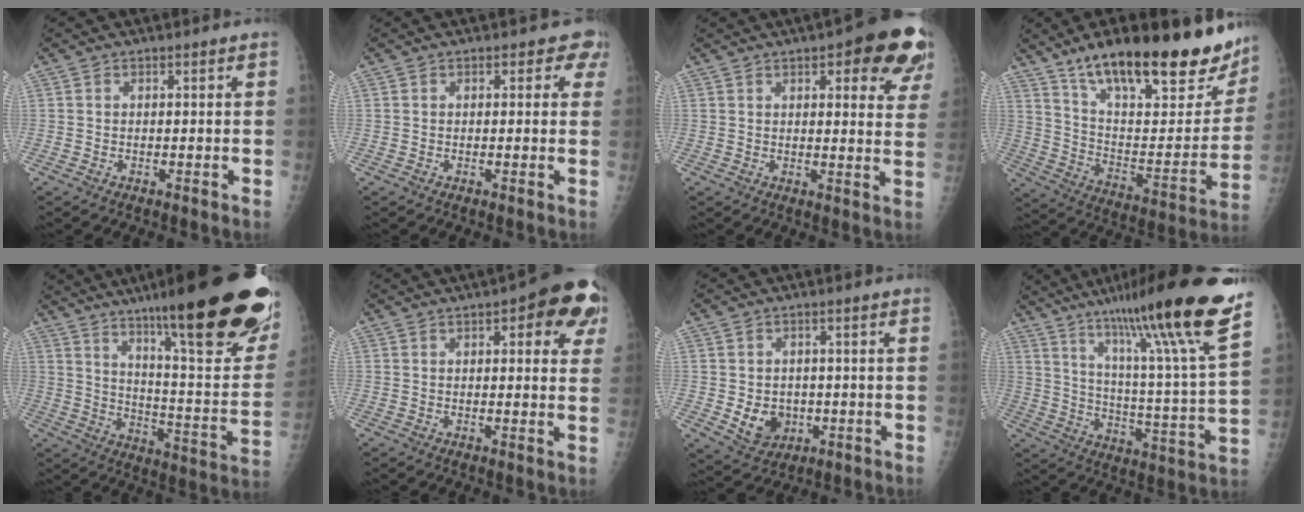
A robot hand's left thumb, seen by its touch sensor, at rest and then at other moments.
{"total": 2.7, "force": [1.5, 1.9, 1.3], "torque": [0.020, 0.000, 0.008]}
{"total": 14.1, "force": [7.2, 4.9, 11.1], "torque": [-0.092, -0.025, 0.079]}
{"total": 31.4, "force": [22.4, 9.9, 19.8], "torque": [-0.262, -0.073, 0.340]}
{"total": 32.2, "force": [20.0, 5.4, 24.7], "torque": [-0.279, -0.070, 0.296]}
{"total": 12.4, "force": [5.3, 4.6, 10.2], "torque": [-0.078, -0.005, 0.053]}
{"total": 6.4, "force": [-1.0, 5.3, 3.5], "torque": [-0.032, 0.000, -0.001]}
{"total": 26.0, "force": [18.0, 0.7, 18.7], "torque": [-0.281, -0.082, 0.281]}